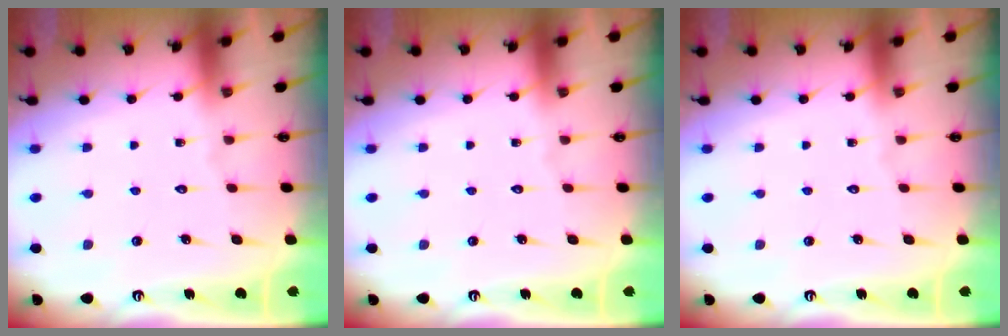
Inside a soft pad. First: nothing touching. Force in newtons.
{"total": 0.0}
{"total": 0.0}